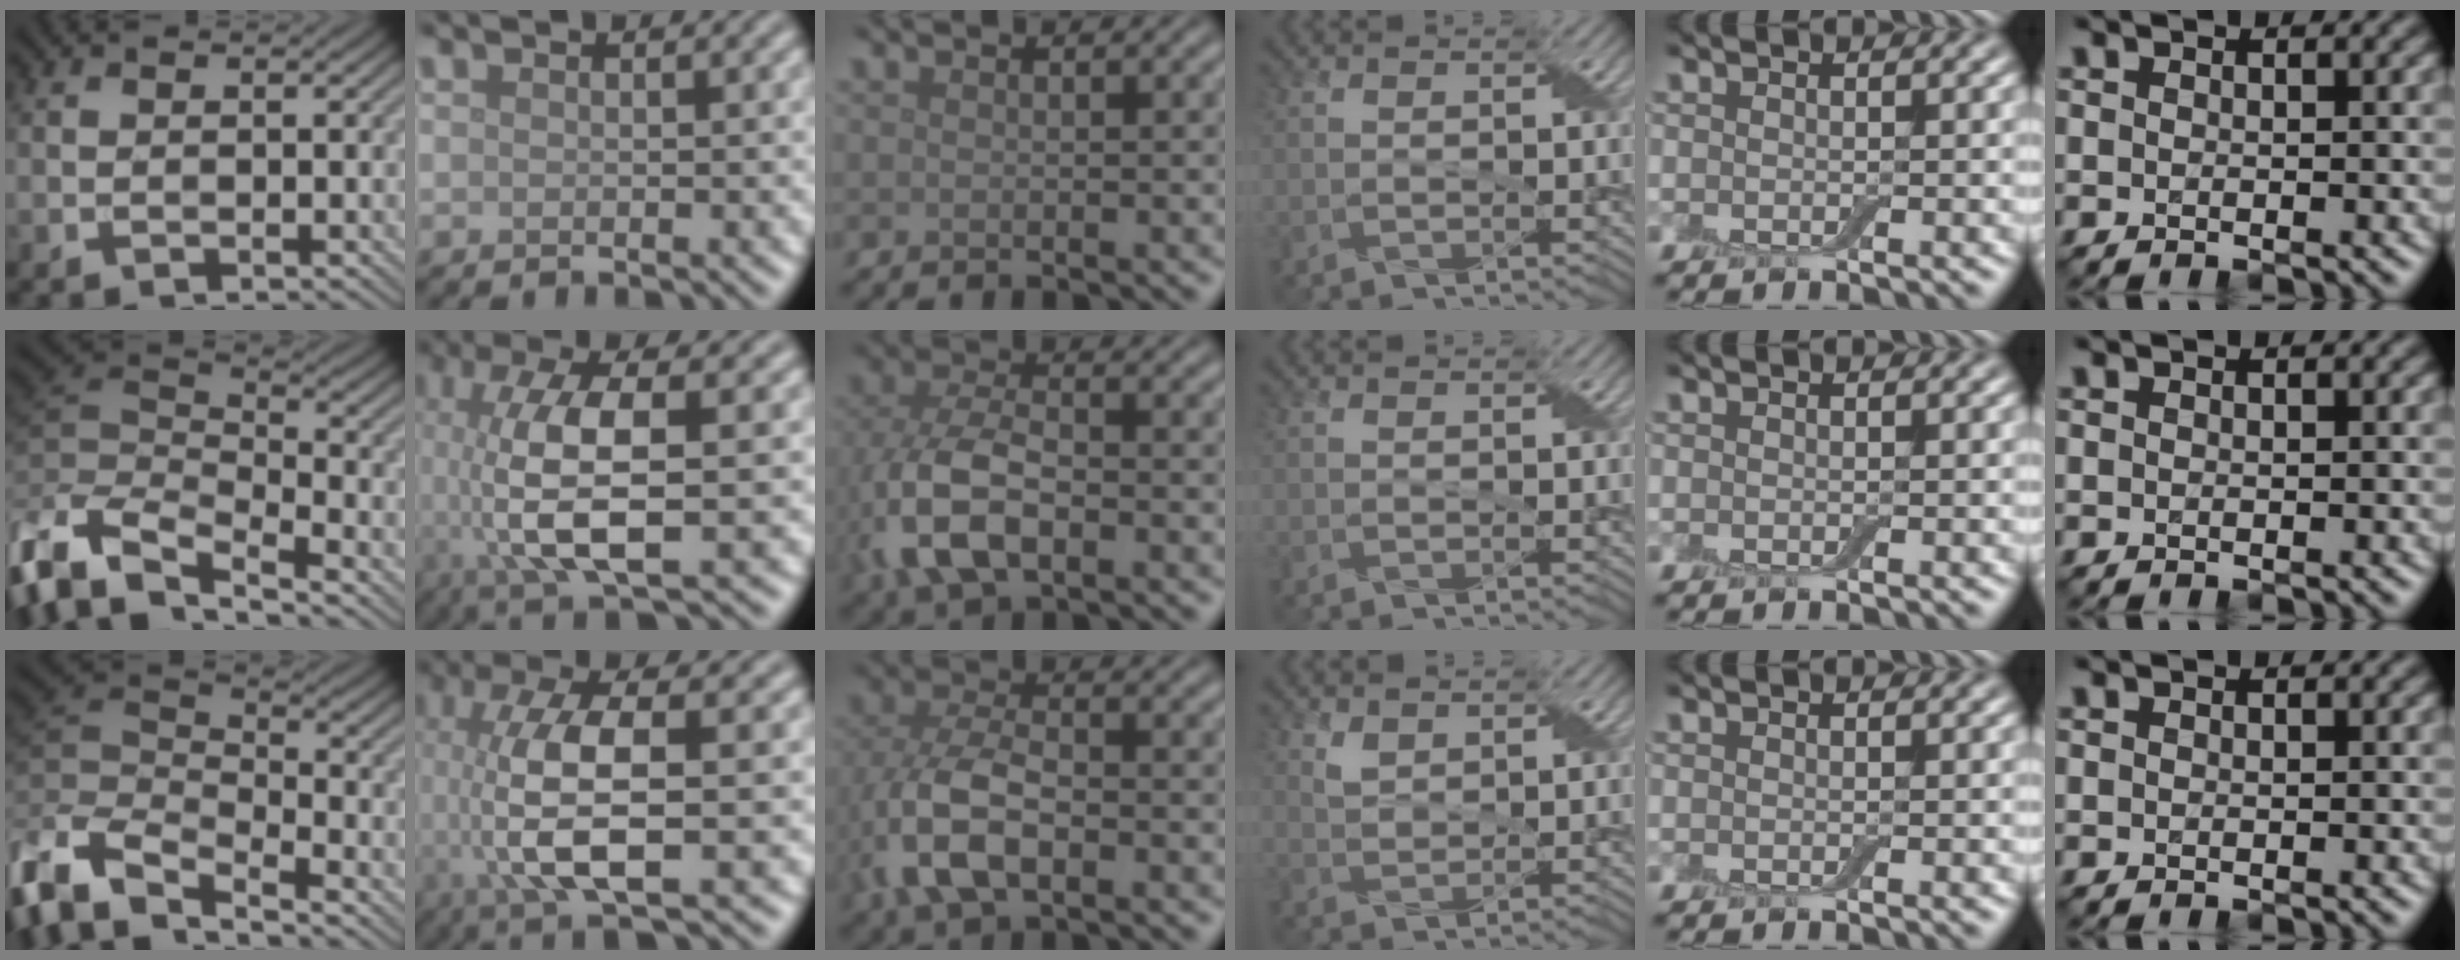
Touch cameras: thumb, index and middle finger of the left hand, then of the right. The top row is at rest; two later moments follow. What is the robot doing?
{"motion": "wrap", "object": "adhesive wrap"}